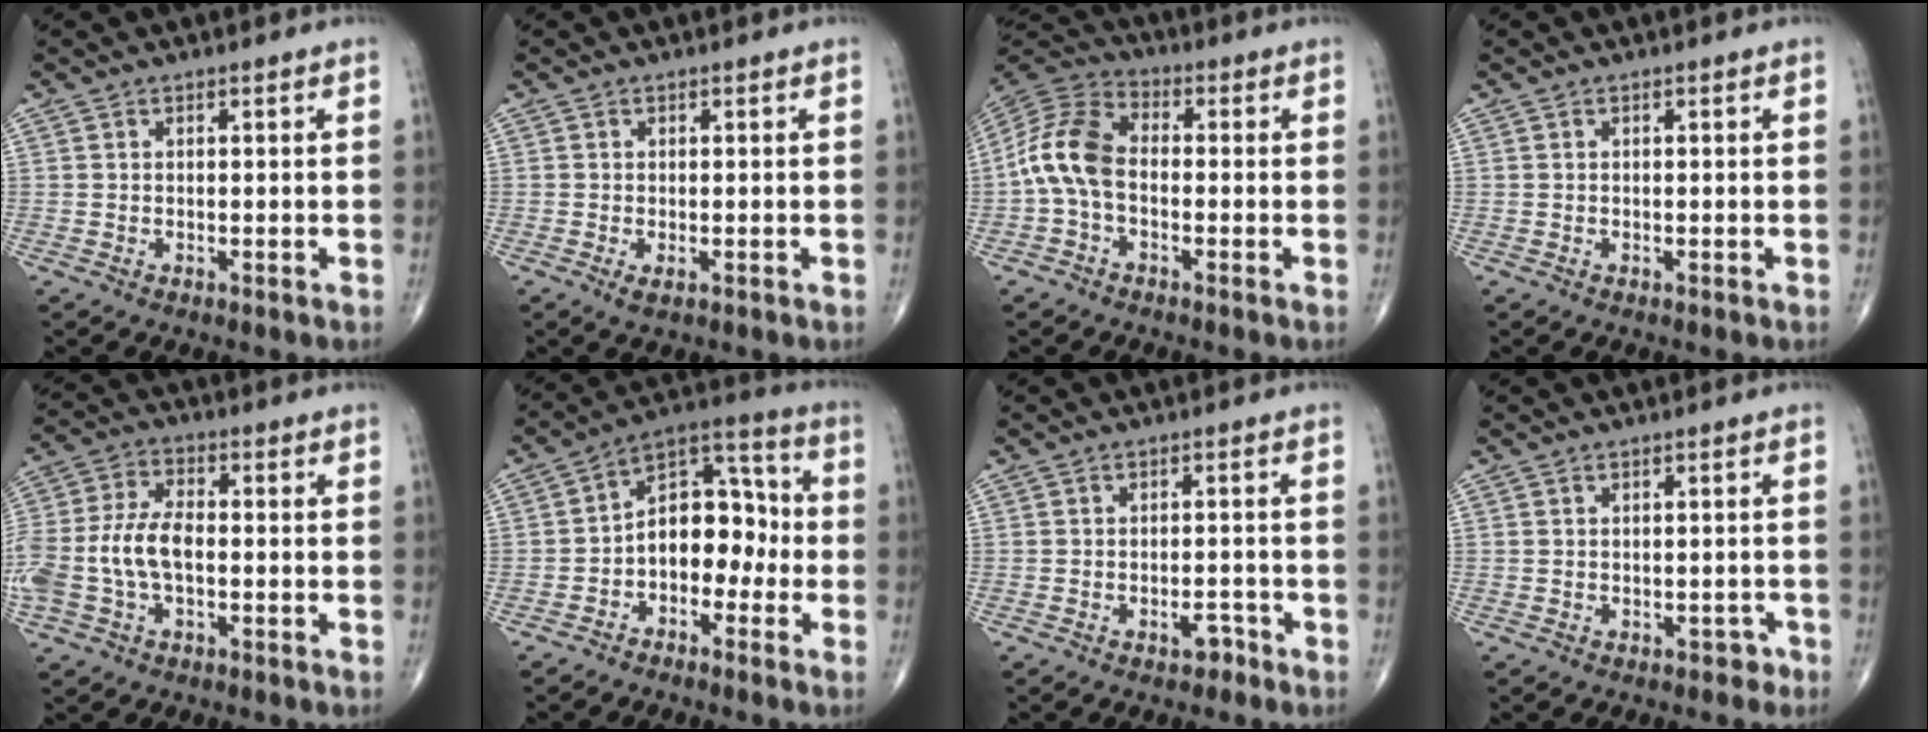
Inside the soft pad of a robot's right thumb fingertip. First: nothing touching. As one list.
[{"total": 1.6, "force": [-0.6, 0.8, 1.3], "torque": [-0.028, -0.004, -0.010]}, {"total": 11.0, "force": [-1.5, 6.9, 8.4], "torque": [-0.169, 0.033, -0.043]}, {"total": 0.0}, {"total": 13.4, "force": [-2.1, 7.7, 10.7], "torque": [-0.250, 0.027, -0.038]}, {"total": 11.8, "force": [-2.3, 7.8, 8.5], "torque": [-0.092, 0.050, -0.055]}, {"total": 2.3, "force": [-1.6, 1.2, 1.2], "torque": [-0.011, 0.011, -0.023]}, {"total": 1.7, "force": [-0.8, 1.3, 0.5], "torque": [0.002, 0.010, -0.009]}]